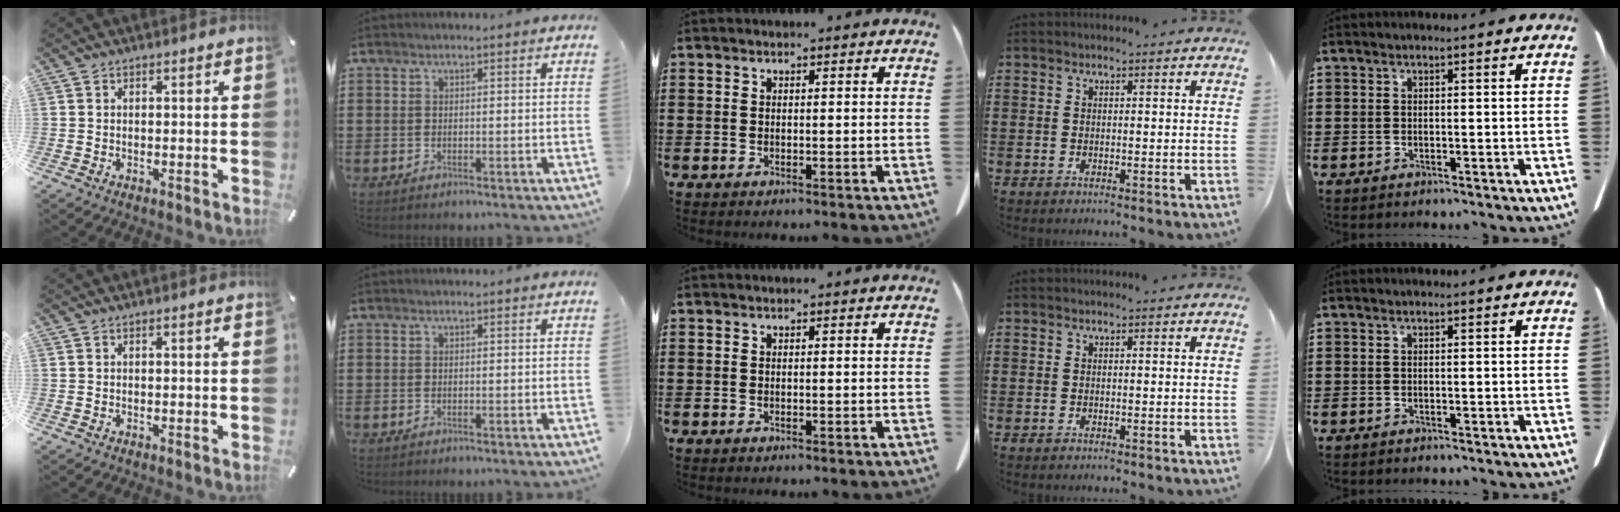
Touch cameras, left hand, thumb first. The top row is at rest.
{}